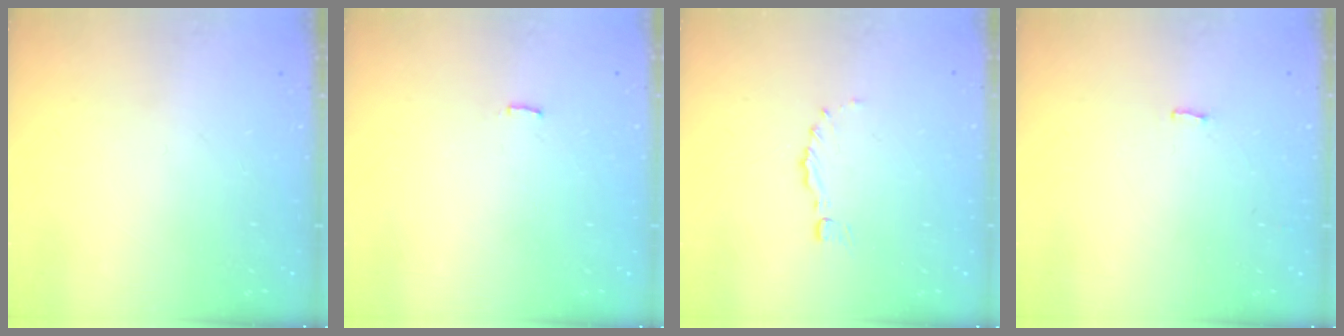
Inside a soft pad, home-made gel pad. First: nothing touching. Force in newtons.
{"total": 1.3, "press": 1.3, "slide": 0.3}
{"total": 0.0}
{"total": 1.6, "press": 1.6, "slide": 0.2}